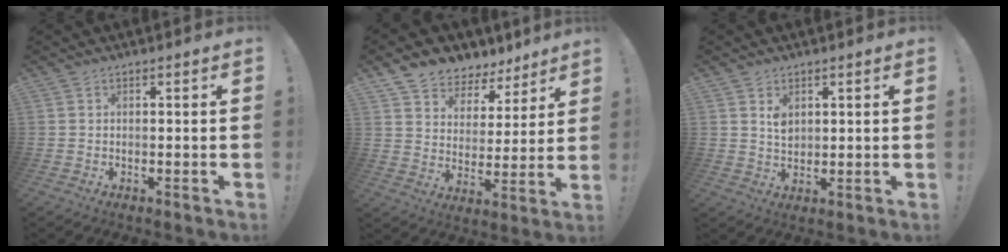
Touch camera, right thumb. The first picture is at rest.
{"total": 7.7, "force": [6.0, 4.7, 1.3], "torque": [-0.027, -0.056, 0.117]}
{"total": 3.6, "force": [2.0, 2.2, 2.0], "torque": [-0.025, -0.012, 0.032]}